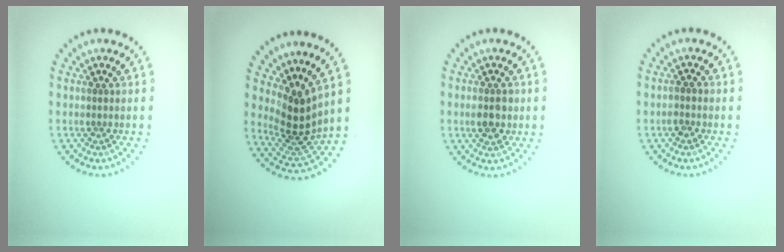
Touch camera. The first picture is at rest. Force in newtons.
{"total": 3.9, "press": 2.9, "slide": 2.7}
{"total": 2.7, "press": 2.7, "slide": 0.0}
{"total": 1.1, "press": 1.0, "slide": 0.4}